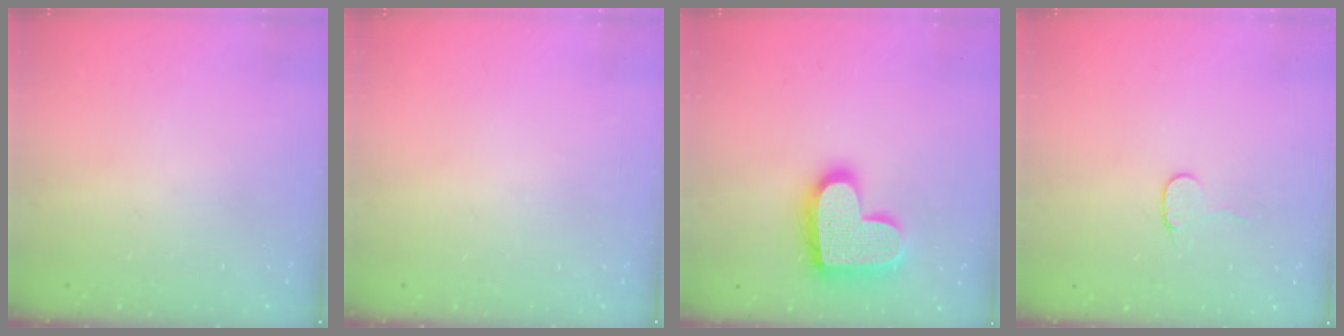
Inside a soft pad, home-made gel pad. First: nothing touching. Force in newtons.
{"total": 0.0}
{"total": 18.7, "press": 18.6, "slide": 1.1}
{"total": 5.9, "press": 5.9, "slide": 0.5}